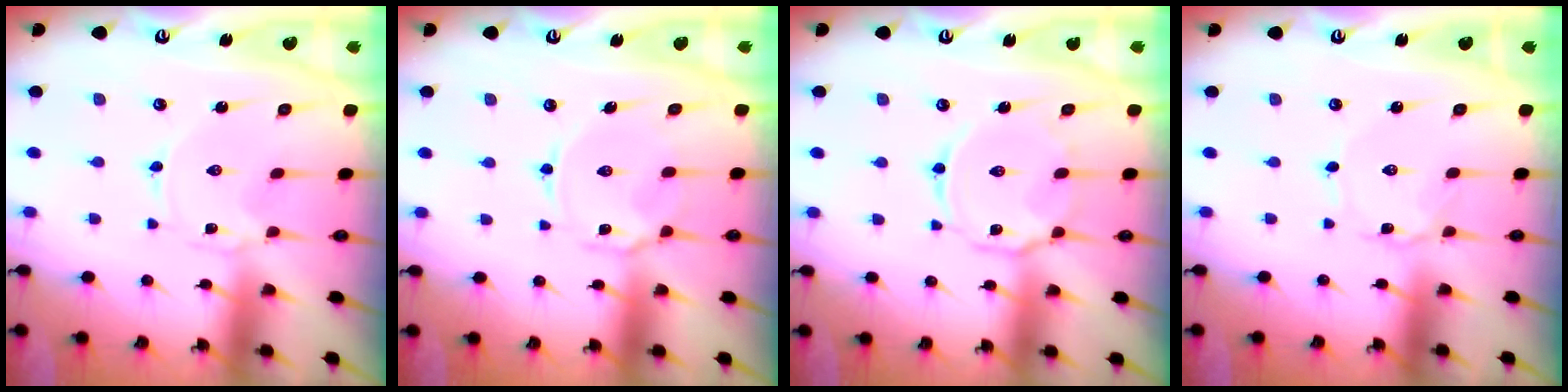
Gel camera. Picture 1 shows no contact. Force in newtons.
{"total": 6.5, "press": 6.5, "slide": 0.6}
{"total": 8.5, "press": 8.4, "slide": 0.7}
{"total": 0.7, "press": 0.7, "slide": 0.1}